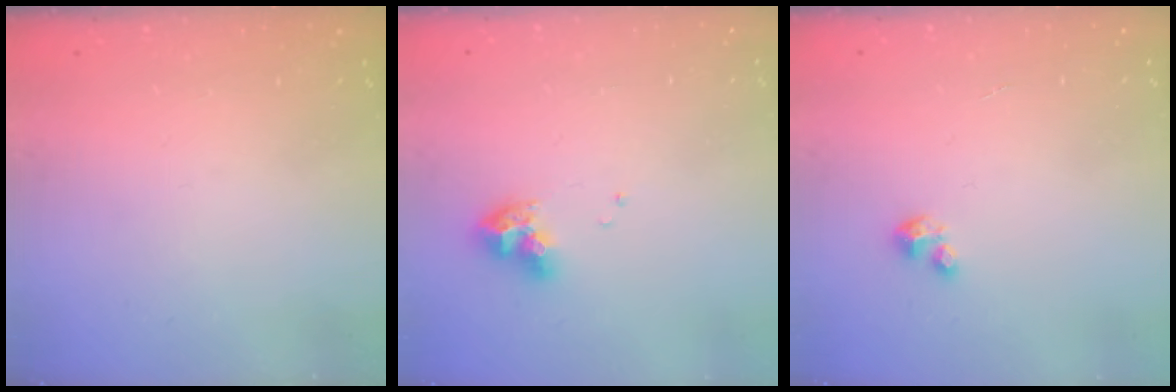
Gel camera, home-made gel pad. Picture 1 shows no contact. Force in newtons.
{"total": 9.1, "press": 9.1, "slide": 1.1}
{"total": 2.0, "press": 2.0, "slide": 0.2}